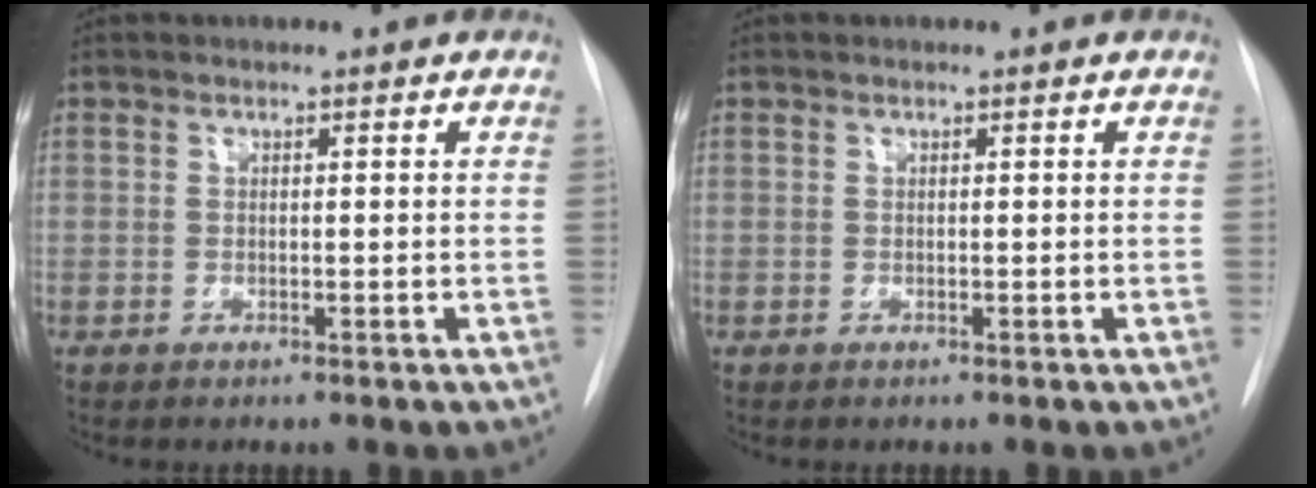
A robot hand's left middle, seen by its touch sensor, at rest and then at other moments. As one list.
[{"total": 0.0}]